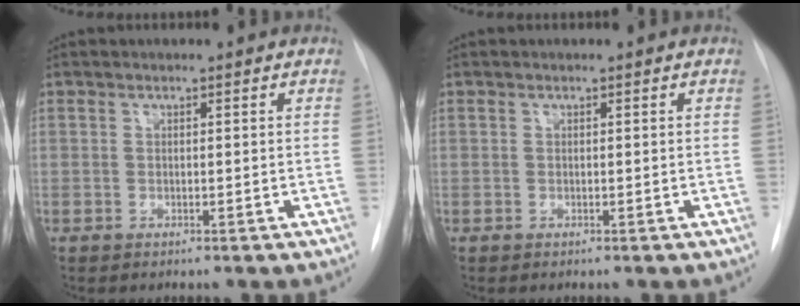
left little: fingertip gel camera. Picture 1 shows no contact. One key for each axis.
{"total": 0.0}